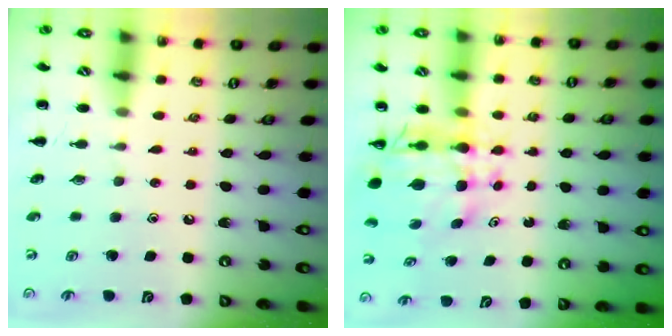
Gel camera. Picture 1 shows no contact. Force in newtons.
{"total": 8.6, "press": 8.0, "slide": 3.2}